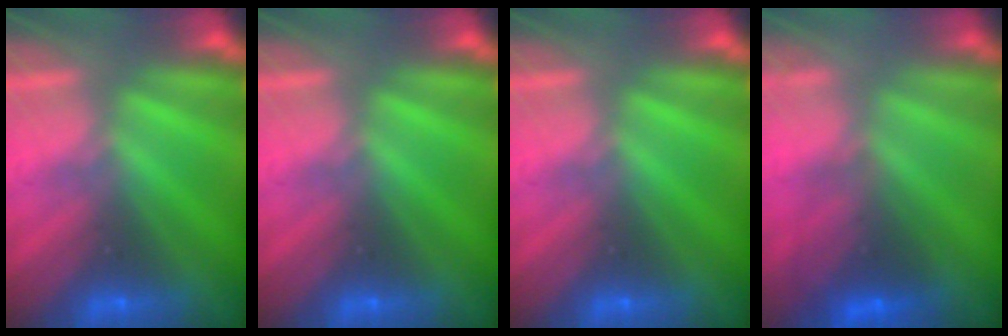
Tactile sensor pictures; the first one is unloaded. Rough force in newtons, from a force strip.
{"total": 0.0}
{"total": 0.0}
{"total": 2.8}